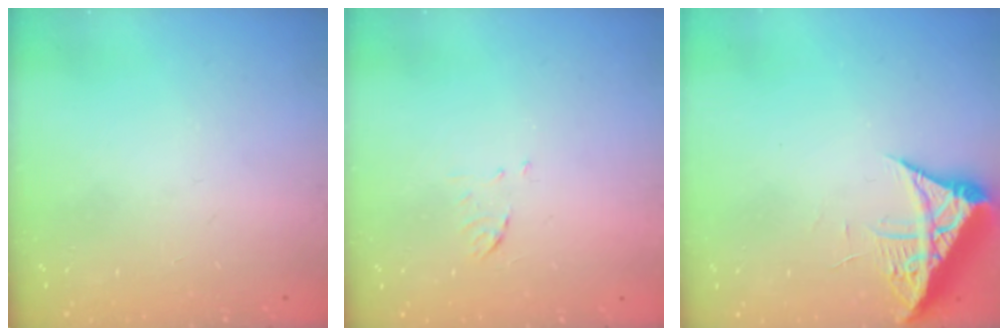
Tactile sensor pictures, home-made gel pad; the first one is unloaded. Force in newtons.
{"total": 5.4, "press": 5.3, "slide": 1.0}
{"total": 7.2, "press": 7.2, "slide": 0.8}